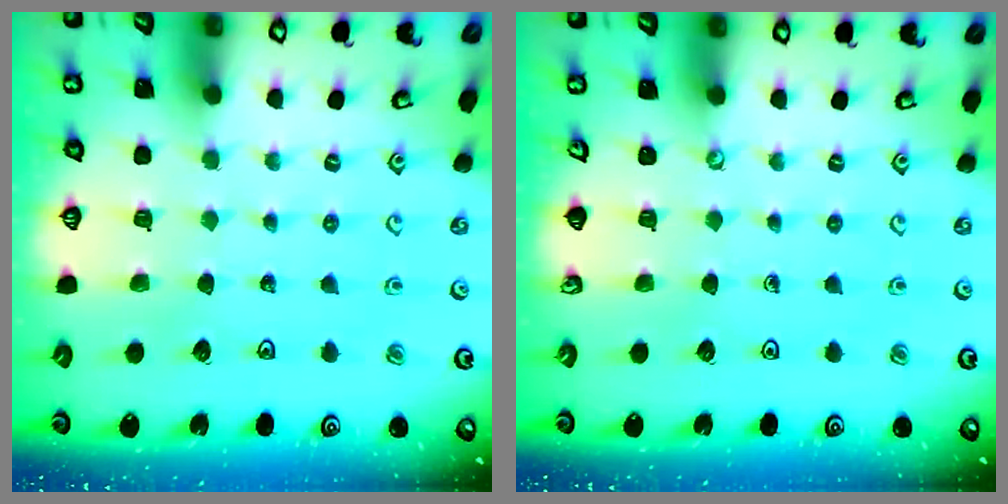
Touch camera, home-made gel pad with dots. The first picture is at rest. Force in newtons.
{"total": 0.0}